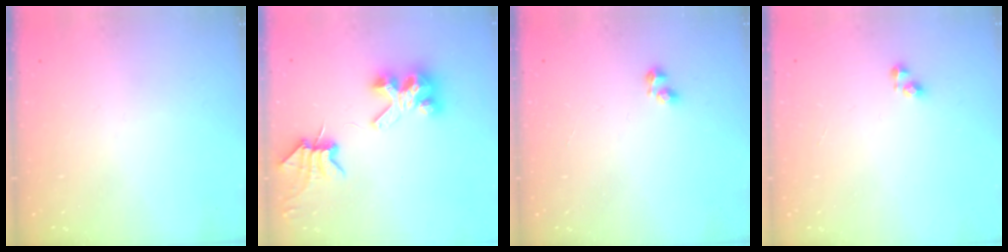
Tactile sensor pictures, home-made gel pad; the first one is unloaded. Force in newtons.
{"total": 7.0, "press": 7.0, "slide": 0.9}
{"total": 2.5, "press": 2.3, "slide": 0.9}
{"total": 3.2, "press": 3.2, "slide": 0.6}